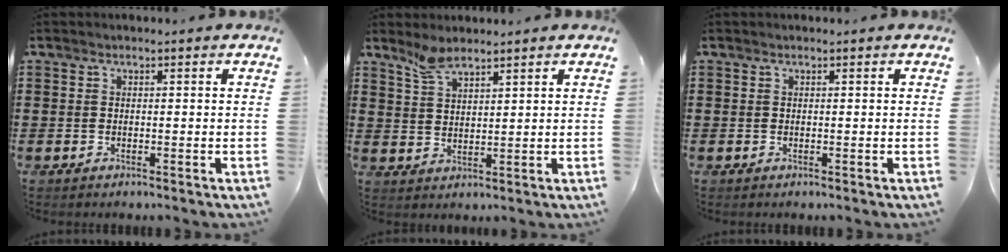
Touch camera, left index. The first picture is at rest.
{"total": 3.6, "force": [3.1, 0.9, 1.6], "torque": [-0.041, -0.001, 0.059]}
{"total": 0.0}